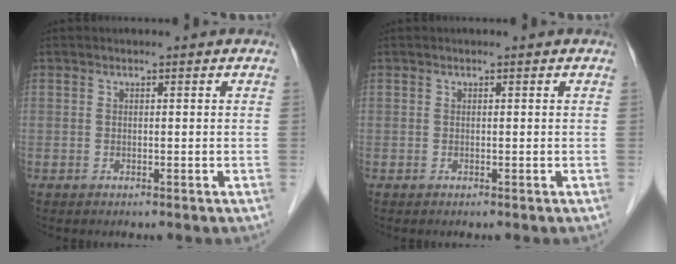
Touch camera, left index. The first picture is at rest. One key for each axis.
{"total": 0.0}